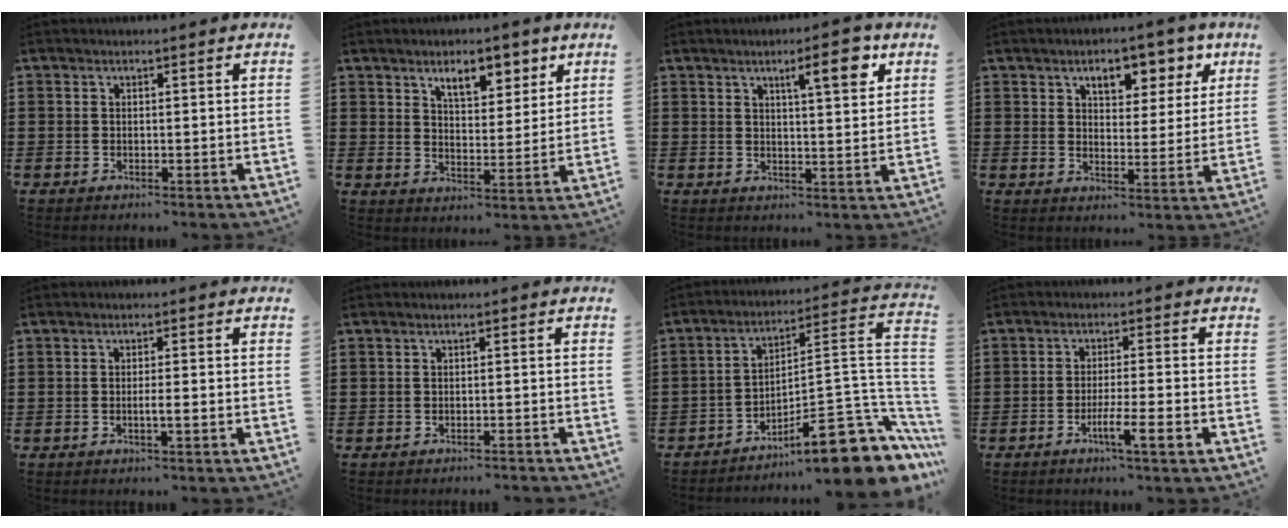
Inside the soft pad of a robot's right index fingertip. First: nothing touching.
{"total": 6.4, "force": [4.3, 2.8, 3.9], "torque": [-0.059, -0.006, 0.069]}
{"total": 6.6, "force": [3.6, 1.5, 5.3], "torque": [-0.082, -0.003, 0.053]}
{"total": 6.3, "force": [4.1, 3.3, 3.4], "torque": [-0.054, -0.008, 0.064]}
{"total": 1.7, "force": [-0.6, 0.0, 1.6], "torque": [-0.028, -0.001, -0.012]}
{"total": 0.9, "force": [-0.9, 0.0, 0.2], "torque": [-0.006, -0.001, -0.017]}
{"total": 12.8, "force": [-8.9, 2.9, 8.8], "torque": [-0.099, 0.011, -0.158]}
{"total": 4.8, "force": [-2.5, 0.2, 4.1], "torque": [-0.066, -0.006, -0.041]}